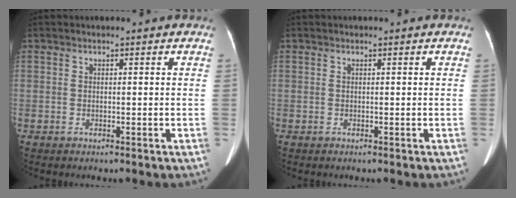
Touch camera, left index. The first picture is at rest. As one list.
[{"total": 0.0}]